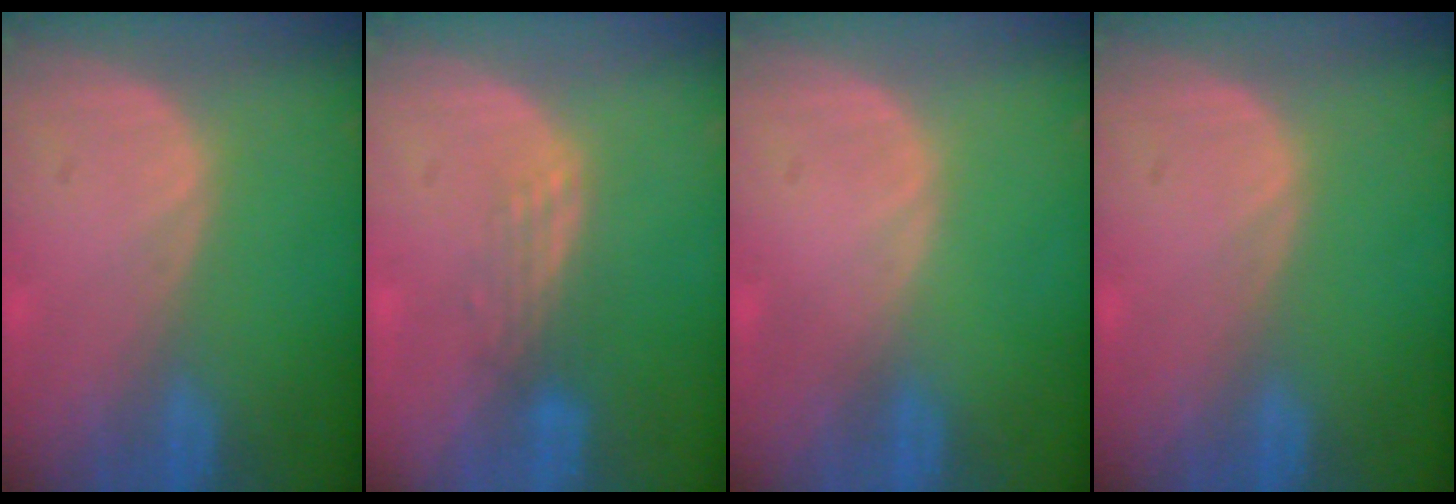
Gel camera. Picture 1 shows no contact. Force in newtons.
{"total": 3.0, "press": 2.5, "slide": 1.7}
{"total": 0.0}
{"total": 0.0}